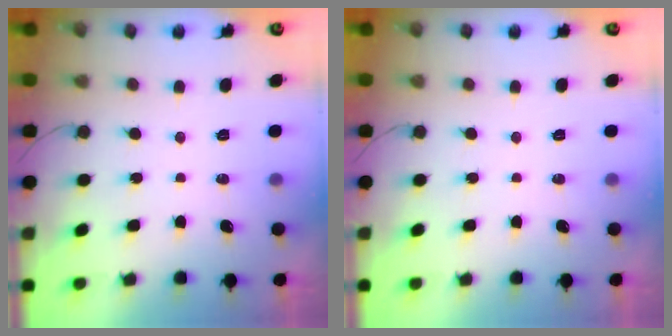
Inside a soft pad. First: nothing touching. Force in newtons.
{"total": 0.0}